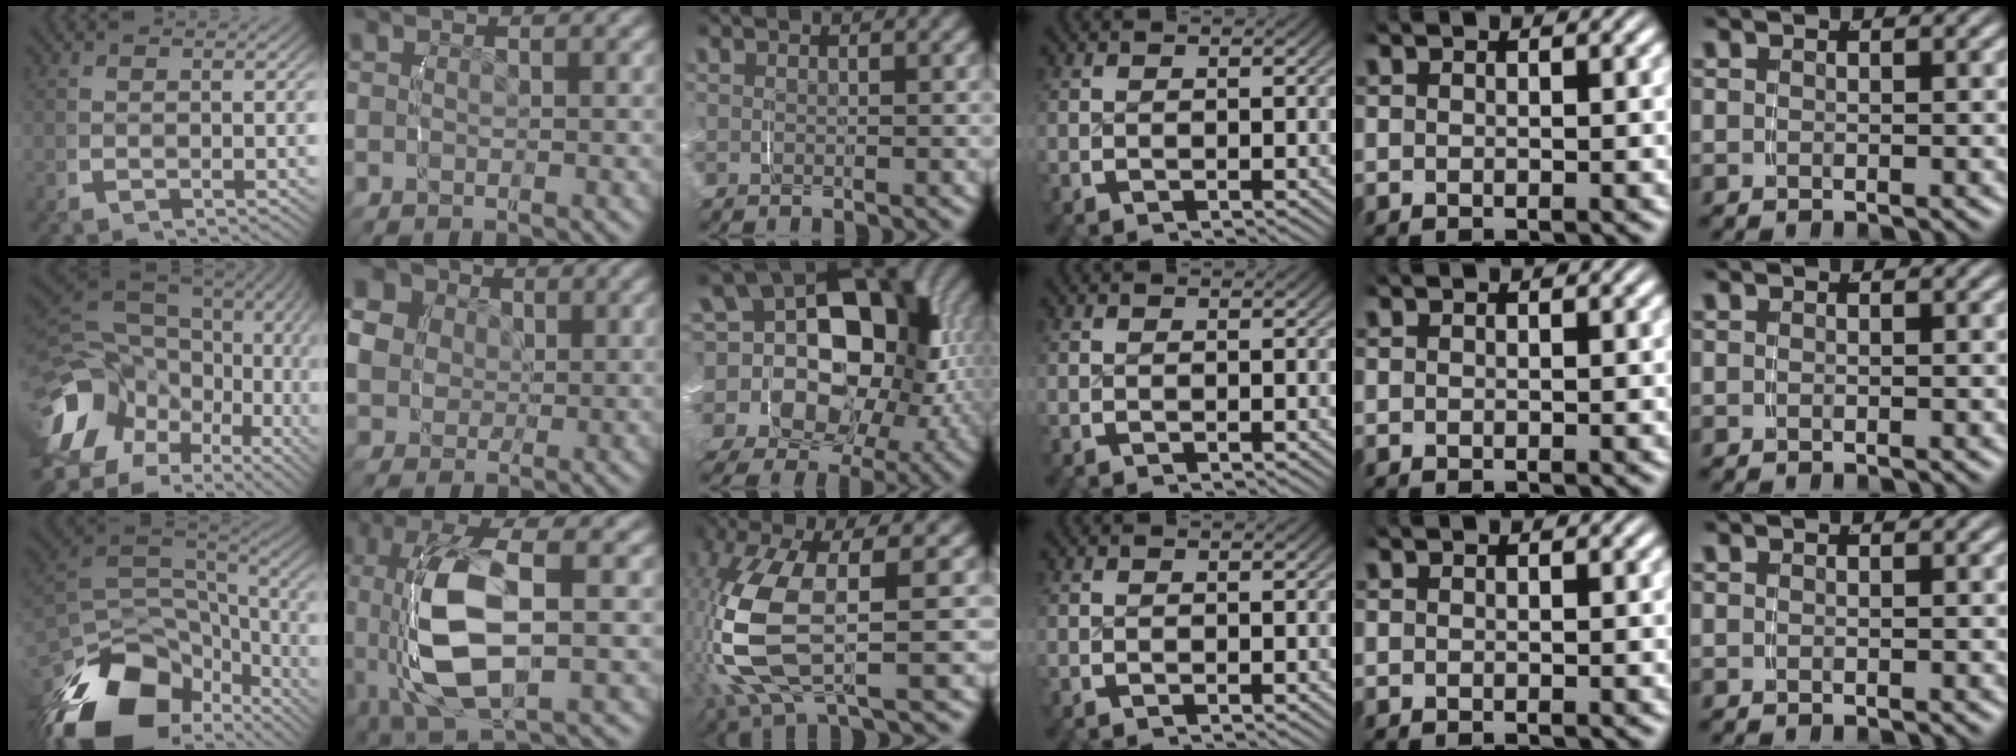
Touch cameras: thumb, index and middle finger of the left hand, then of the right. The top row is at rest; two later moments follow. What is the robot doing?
{"motion": "grasp_and_lifting", "object": "knife"}